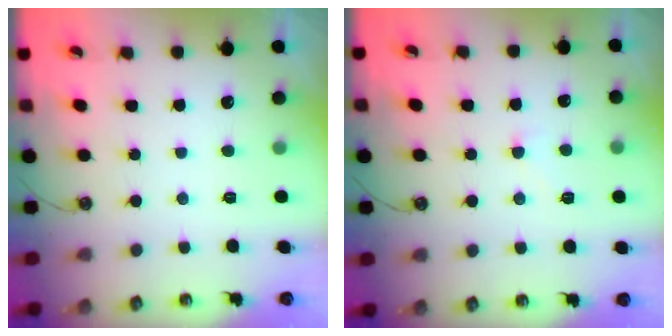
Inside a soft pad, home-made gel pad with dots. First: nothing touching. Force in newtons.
{"total": 4.1, "press": 4.1, "slide": 0.4}